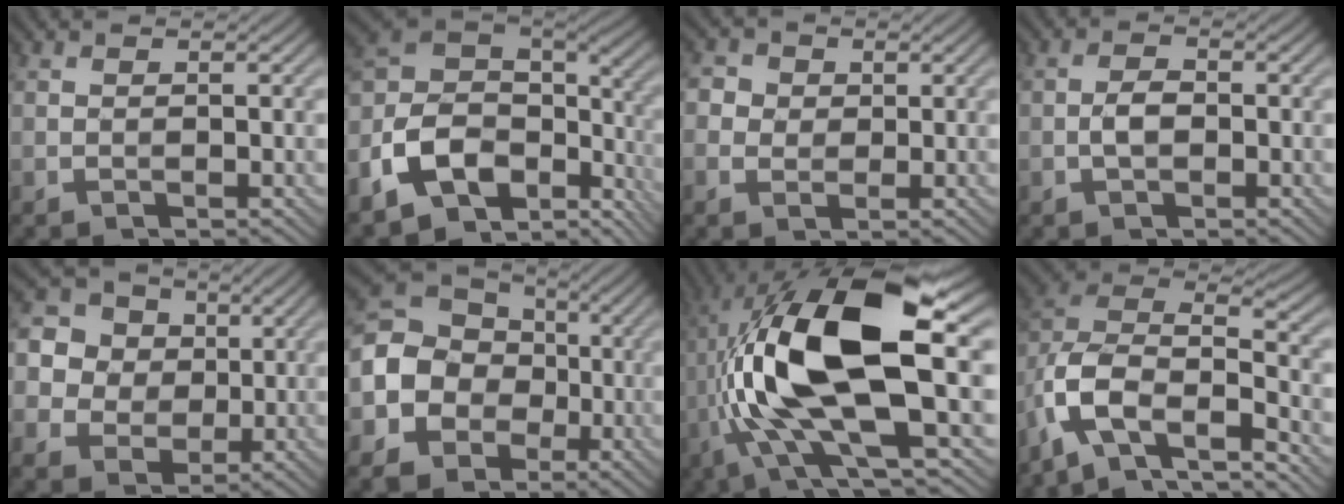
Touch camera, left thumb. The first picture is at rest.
{"total": 13.9, "force": [-5.2, 8.8, 9.4], "torque": [-0.227, -0.009, -0.094]}
{"total": 3.3, "force": [0.7, 3.0, 1.2], "torque": [-0.050, 0.003, 0.011]}
{"total": 2.5, "force": [-0.5, 1.4, 2.0], "torque": [-0.042, 0.003, -0.011]}
{"total": 10.4, "force": [2.5, 9.3, 3.8], "torque": [-0.151, 0.028, 0.053]}
{"total": 11.0, "force": [-2.0, 9.5, 5.2], "torque": [-0.123, -0.019, -0.055]}
{"total": 16.8, "force": [1.1, 5.2, 16.0], "torque": [-0.324, 0.017, 0.020]}
{"total": 13.2, "force": [-7.5, 6.6, 8.6], "torque": [-0.212, -0.012, -0.140]}